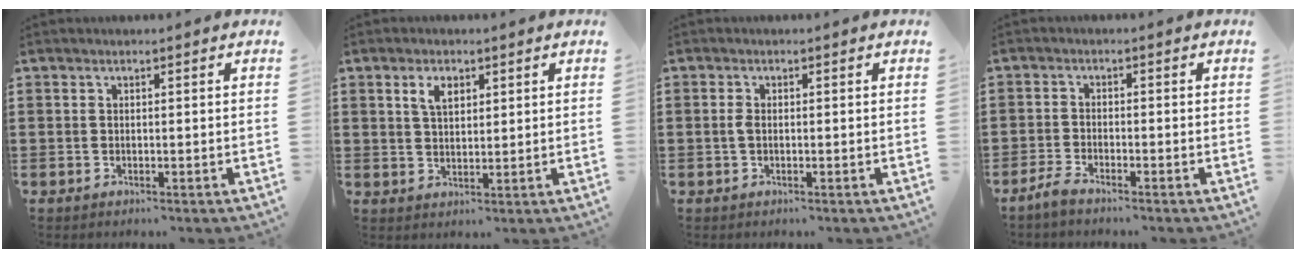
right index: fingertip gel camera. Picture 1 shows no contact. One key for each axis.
{"total": 3.3, "fx": 1.7, "fy": 1.8, "fz": 2.2, "tx": -0.050, "ty": 0.009, "tz": 0.029}
{"total": 1.5, "fx": -0.2, "fy": 0.6, "fz": 1.3, "tx": -0.033, "ty": 0.000, "tz": -0.007}
{"total": 2.1, "fx": -2.0, "fy": 0.1, "fz": 0.7, "tx": -0.023, "ty": 0.000, "tz": -0.042}